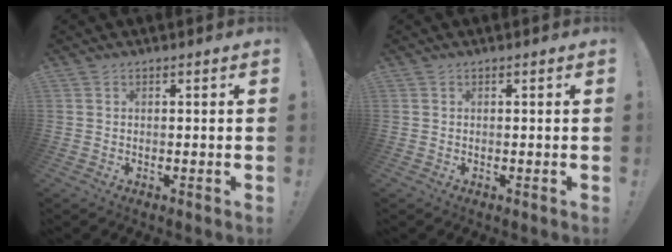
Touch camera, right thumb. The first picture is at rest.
{"total": 0.0}